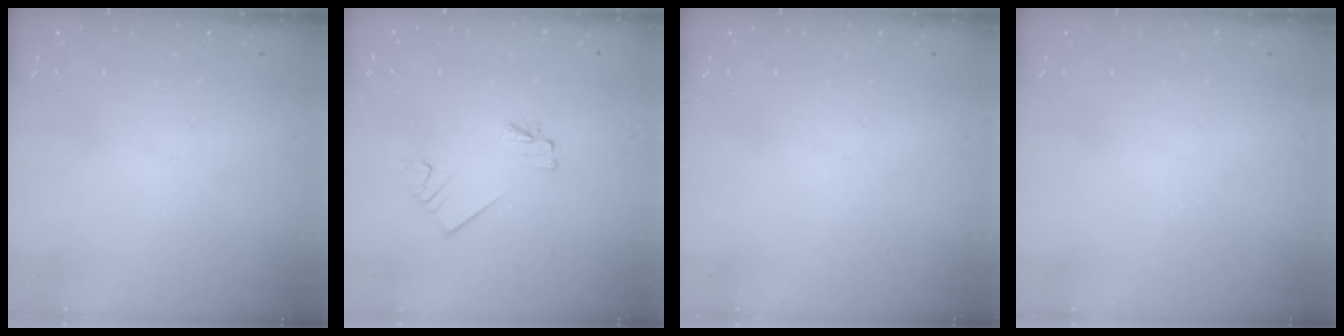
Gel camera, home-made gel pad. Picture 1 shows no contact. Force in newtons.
{"total": 2.5, "press": 2.5, "slide": 0.2}
{"total": 0.0}
{"total": 0.0}